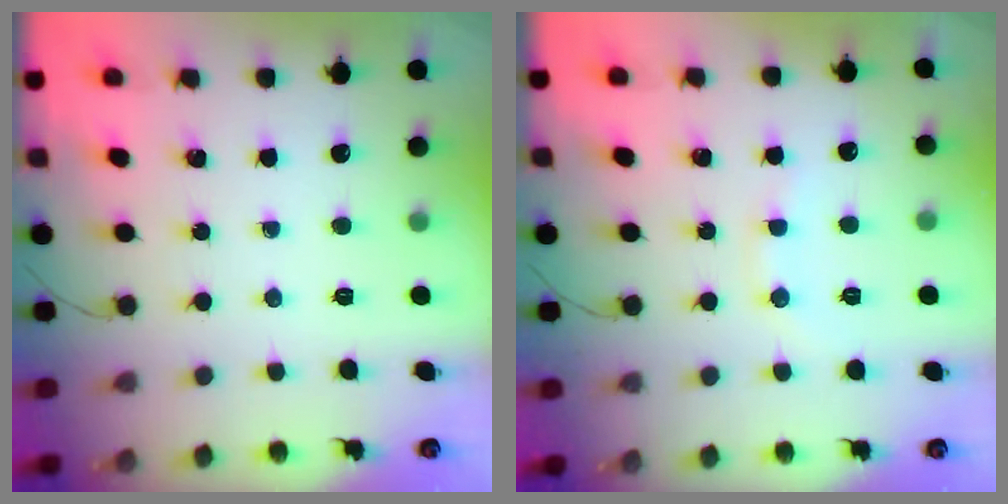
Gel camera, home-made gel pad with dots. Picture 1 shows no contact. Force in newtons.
{"total": 7.7, "press": 7.6, "slide": 1.3}